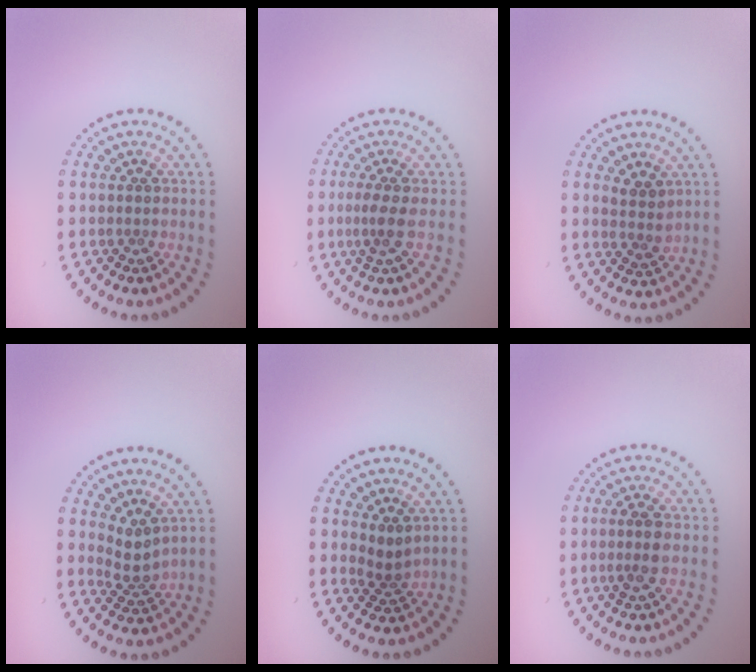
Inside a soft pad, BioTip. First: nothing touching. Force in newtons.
{"total": 1.7, "press": 1.3, "slide": 1.1}
{"total": 1.9, "press": 1.5, "slide": 1.1}
{"total": 2.3, "press": 1.6, "slide": 1.7}
{"total": 1.9, "press": 1.3, "slide": 1.4}
{"total": 1.9, "press": 1.8, "slide": 0.7}